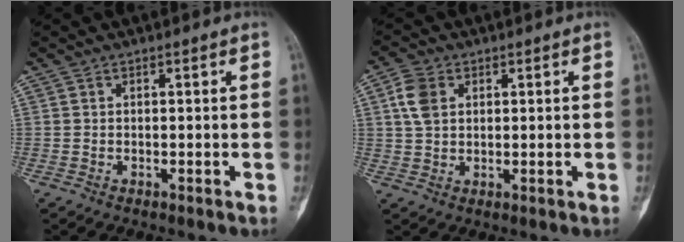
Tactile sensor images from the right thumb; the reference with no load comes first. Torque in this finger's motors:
{"motor_torque": [0.13, 0.10, 0.68, 0.09, 0.17]}